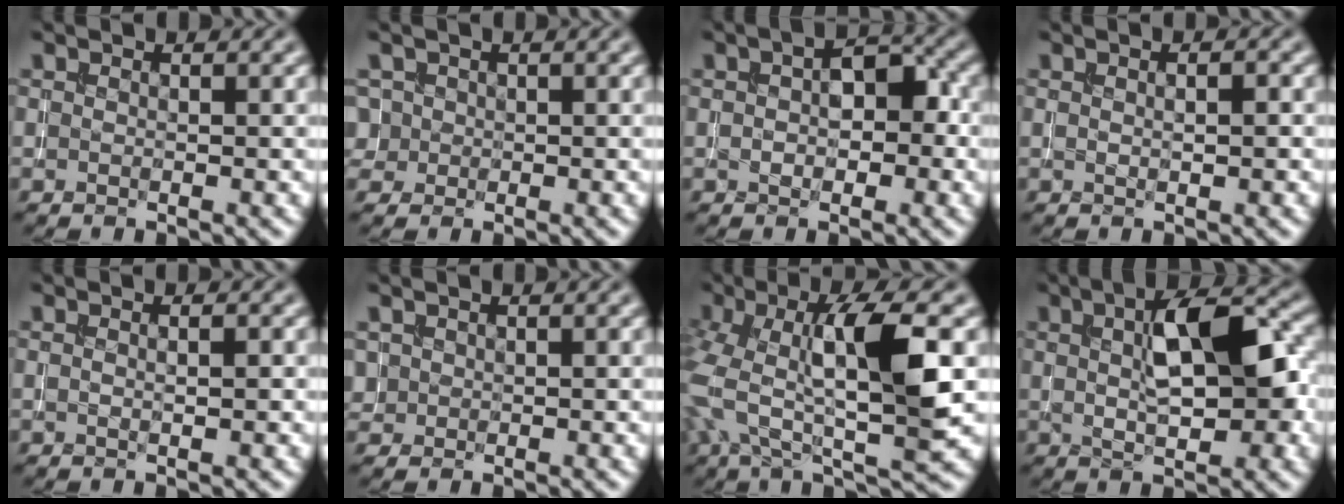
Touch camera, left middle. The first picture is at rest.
{"total": 1.6, "force": [0.0, 1.6, -0.1], "torque": [0.010, 0.006, -0.002]}
{"total": 4.0, "force": [0.2, 2.4, 3.3], "torque": [-0.040, 0.009, -0.005]}
{"total": 2.2, "force": [0.6, 0.9, 2.0], "torque": [-0.002, 0.011, -0.009]}
{"total": 1.6, "force": [0.4, 0.6, 1.4], "torque": [0.001, 0.000, -0.010]}
{"total": 0.7, "force": [0.3, 0.7, -0.1], "torque": [0.005, 0.004, 0.005]}
{"total": 10.4, "force": [0.4, 3.3, 9.9], "torque": [-0.181, 0.009, 0.001]}
{"total": 8.4, "force": [1.6, 3.1, 7.7], "torque": [-0.109, 0.014, 0.021]}